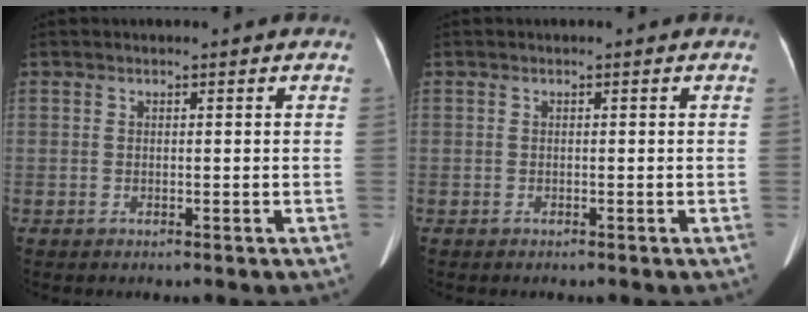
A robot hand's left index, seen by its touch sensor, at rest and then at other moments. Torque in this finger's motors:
{"motor_torque": [0.11, 0.11, 0.03, 0.01]}